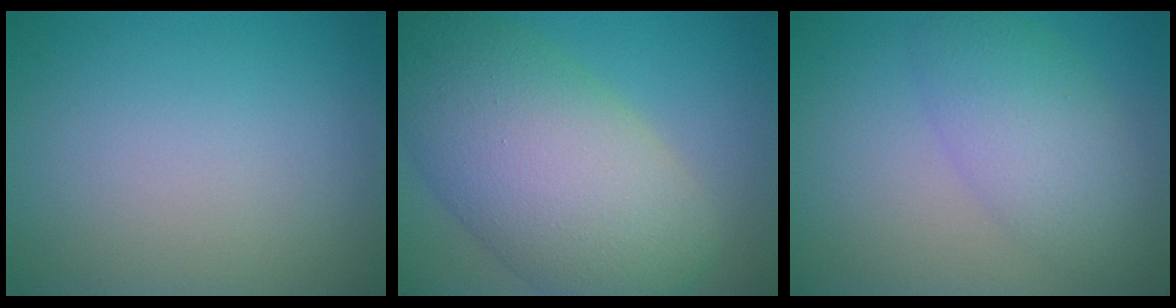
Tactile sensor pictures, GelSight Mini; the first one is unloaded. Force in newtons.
{"total": 12.3, "press": 12.3, "slide": 0.7}
{"total": 4.8, "press": 4.8, "slide": 0.1}